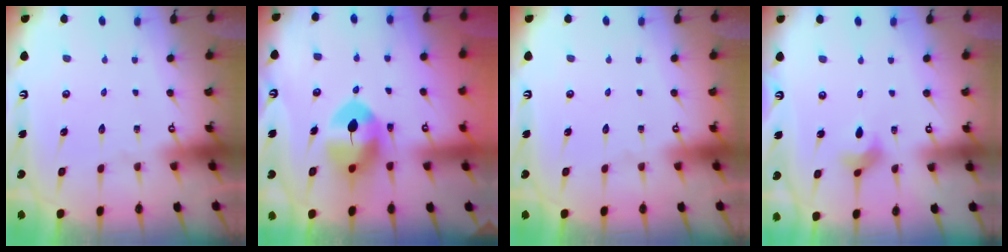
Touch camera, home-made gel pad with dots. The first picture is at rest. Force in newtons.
{"total": 8.8, "press": 8.7, "slide": 1.2}
{"total": 0.0}
{"total": 3.0, "press": 3.0, "slide": 0.6}